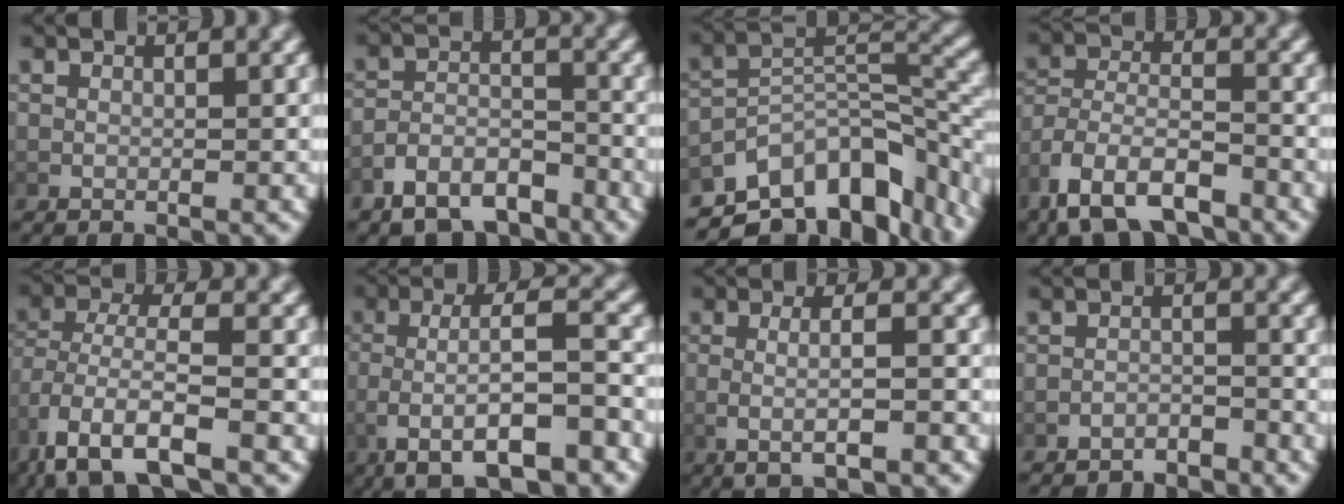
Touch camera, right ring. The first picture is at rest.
{"total": 6.6, "force": [-5.8, 2.8, 1.6], "torque": [-0.014, -0.009, -0.102]}
{"total": 13.4, "force": [-7.1, 7.8, 8.3], "torque": [-0.126, -0.022, -0.102]}
{"total": 6.8, "force": [-4.6, 3.5, 3.6], "torque": [-0.088, -0.035, -0.064]}
{"total": 5.0, "force": [-2.4, 2.2, 3.8], "torque": [-0.099, -0.032, -0.020]}
{"total": 6.7, "force": [-2.2, 2.5, 5.8], "torque": [-0.120, -0.010, -0.025]}
{"total": 3.8, "force": [-0.9, 1.0, 3.5], "torque": [-0.063, 0.001, -0.012]}
{"total": 3.4, "force": [-3.4, 0.6, 0.1], "torque": [0.008, -0.007, -0.058]}